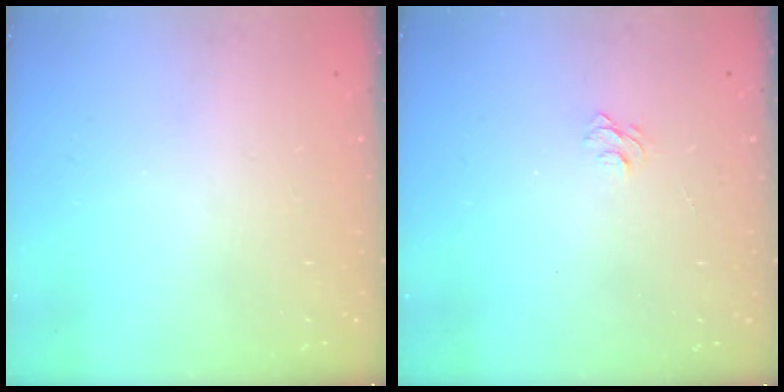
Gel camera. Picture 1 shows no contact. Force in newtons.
{"total": 3.5, "press": 3.5, "slide": 0.3}